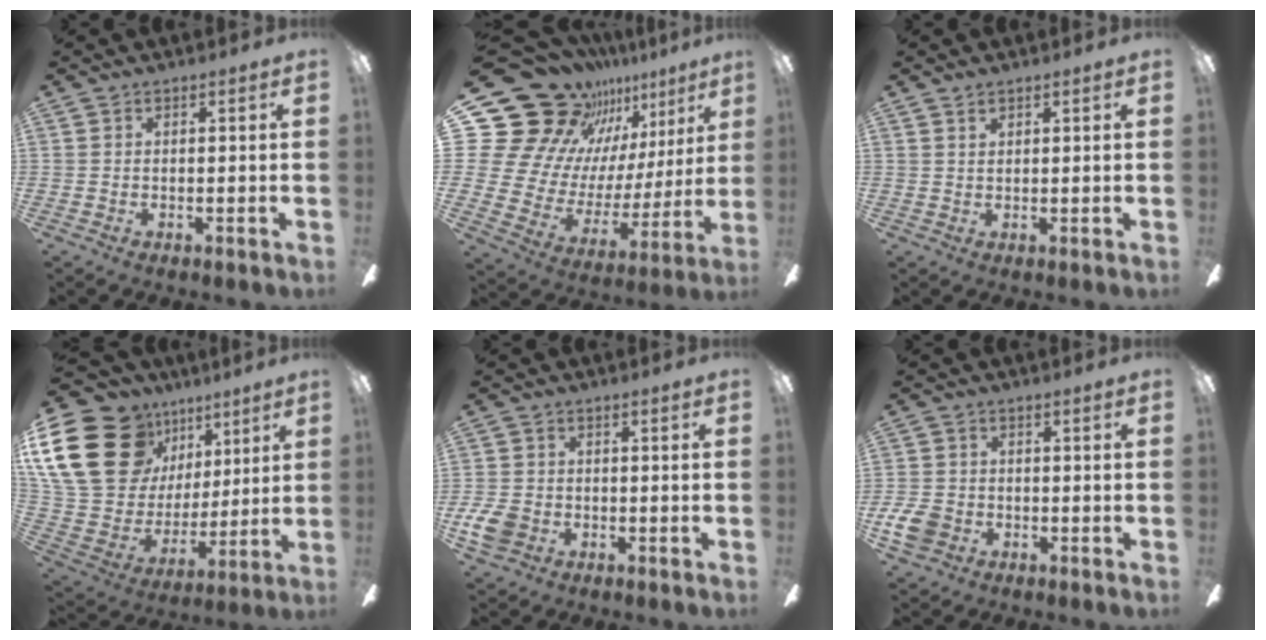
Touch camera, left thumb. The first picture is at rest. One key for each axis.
{"total": 23.9, "fx": 16.9, "fy": 14.0, "fz": 9.4, "tx": -0.203, "ty": -0.135, "tz": 0.335}
{"total": 1.3, "fx": 1.0, "fy": 0.7, "fz": 0.5, "tx": -0.013, "ty": 0.001, "tz": 0.020}
{"total": 26.9, "fx": 12.1, "fy": 18.9, "fz": 14.8, "tx": -0.297, "ty": -0.054, "tz": 0.250}
{"total": 5.9, "fx": -2.1, "fy": 4.6, "fz": 3.0, "tx": -0.065, "ty": 0.010, "tz": -0.041}
{"total": 6.3, "fx": -2.3, "fy": 5.0, "fz": 2.9, "tx": -0.072, "ty": 0.010, "tz": -0.046}